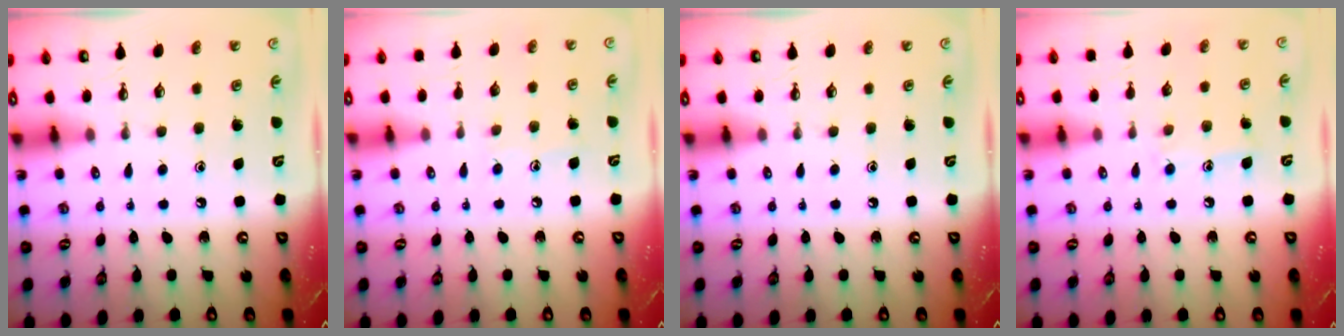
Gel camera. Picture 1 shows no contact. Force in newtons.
{"total": 4.6, "press": 4.5, "slide": 0.5}
{"total": 0.0}
{"total": 7.1, "press": 7.1, "slide": 0.6}